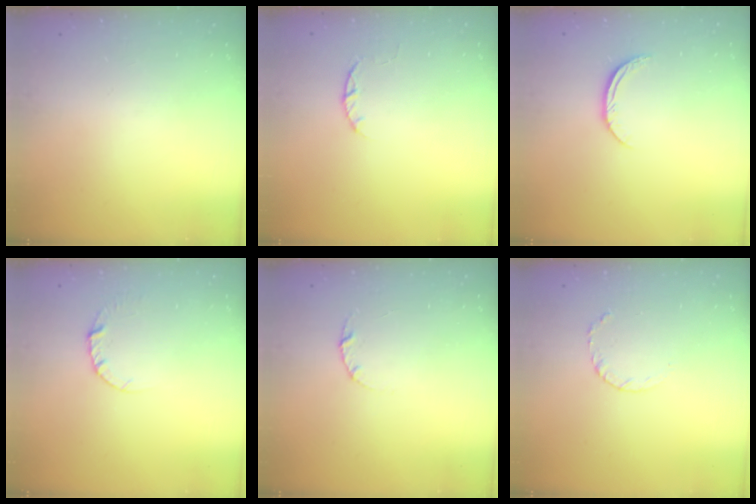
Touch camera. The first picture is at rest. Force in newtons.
{"total": 2.5, "press": 2.4, "slide": 0.4}
{"total": 6.2, "press": 6.1, "slide": 0.7}
{"total": 4.1, "press": 4.1, "slide": 0.4}
{"total": 3.0, "press": 3.0, "slide": 0.4}
{"total": 3.5, "press": 3.5, "slide": 0.4}